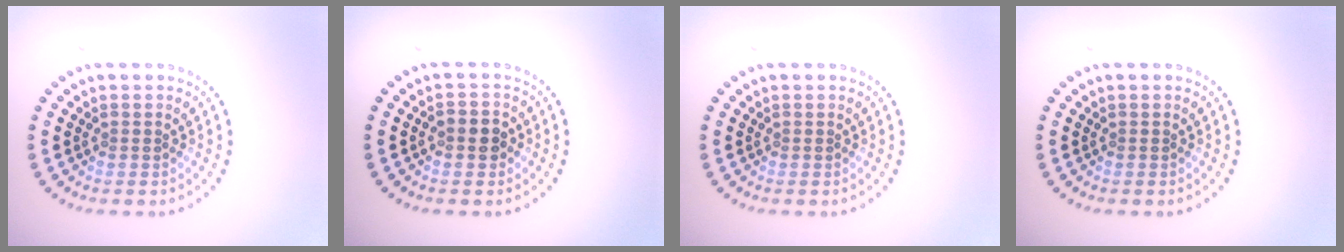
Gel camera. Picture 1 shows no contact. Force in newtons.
{"total": 1.7, "press": 1.7, "slide": 0.3}
{"total": 0.0}
{"total": 0.0}